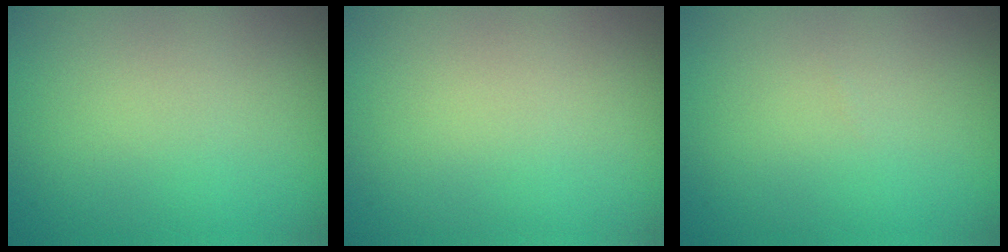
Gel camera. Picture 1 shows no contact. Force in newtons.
{"total": 0.0}
{"total": 0.0}